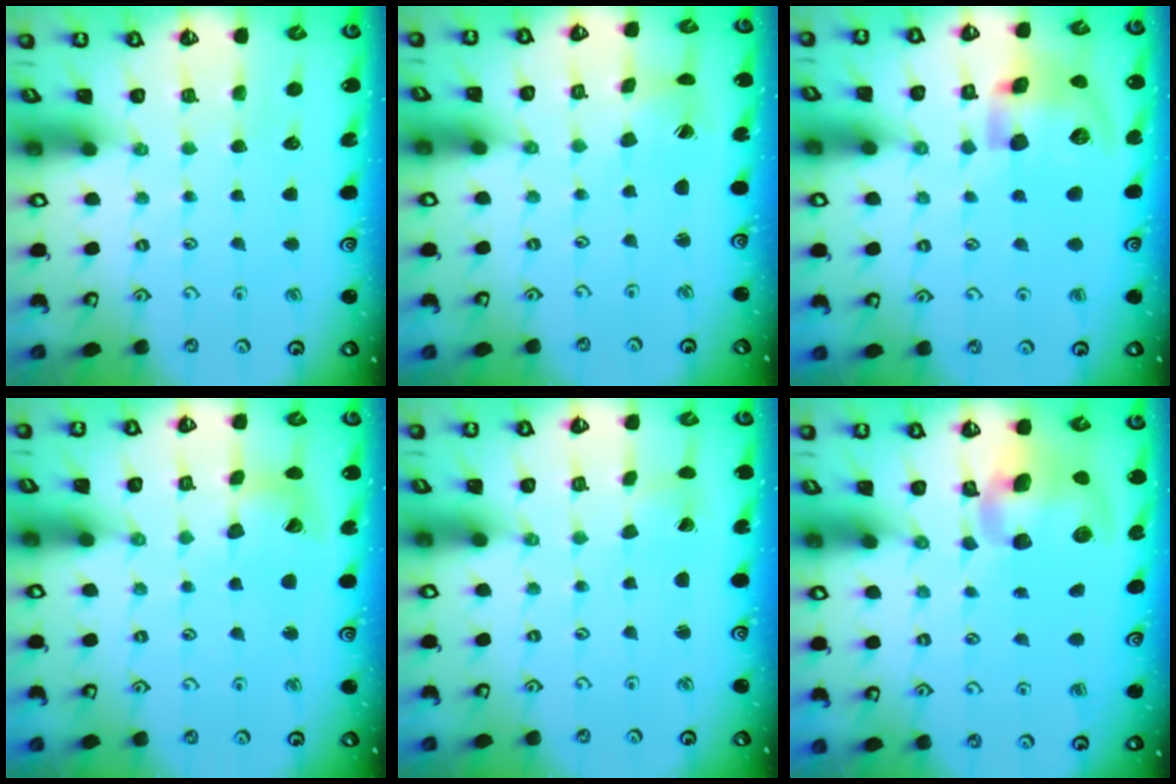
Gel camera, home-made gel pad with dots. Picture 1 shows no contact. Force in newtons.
{"total": 2.2, "press": 2.2, "slide": 0.3}
{"total": 16.2, "press": 16.1, "slide": 2.3}
{"total": 10.6, "press": 10.5, "slide": 1.3}
{"total": 1.3, "press": 1.3, "slide": 0.1}
{"total": 13.3, "press": 13.1, "slide": 2.3}